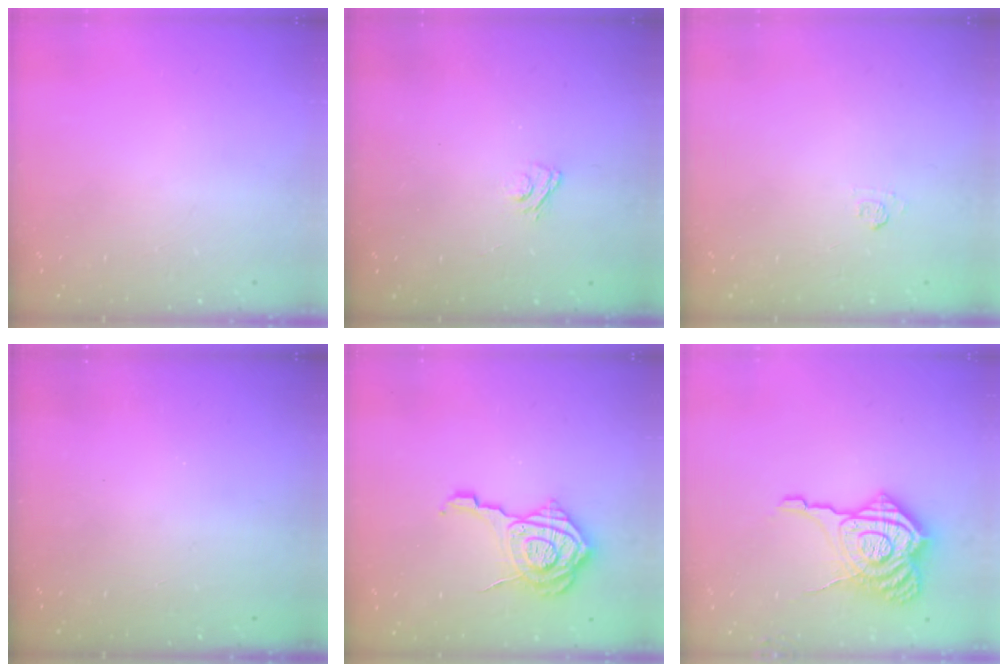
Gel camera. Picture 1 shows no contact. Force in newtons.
{"total": 2.9, "press": 2.6, "slide": 1.2}
{"total": 5.2, "press": 5.1, "slide": 1.2}
{"total": 2.3, "press": 2.2, "slide": 0.8}
{"total": 14.0, "press": 14.0, "slide": 1.0}
{"total": 16.3, "press": 16.2, "slide": 1.8}